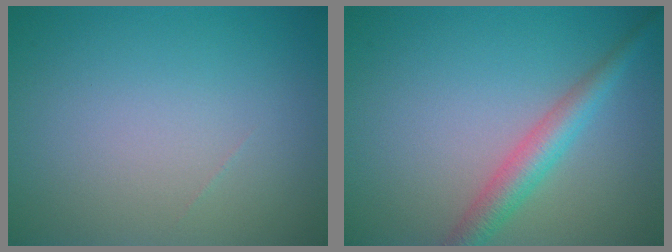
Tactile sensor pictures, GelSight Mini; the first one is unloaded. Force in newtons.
{"total": 3.3, "press": 3.3, "slide": 0.1}